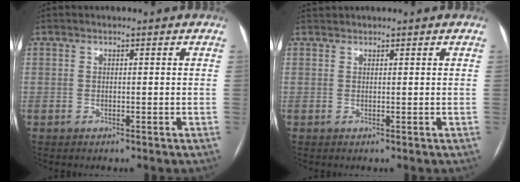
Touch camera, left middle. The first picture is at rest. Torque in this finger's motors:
{"motor_torque": [0.01, -0.16, 0.03, 0.00]}